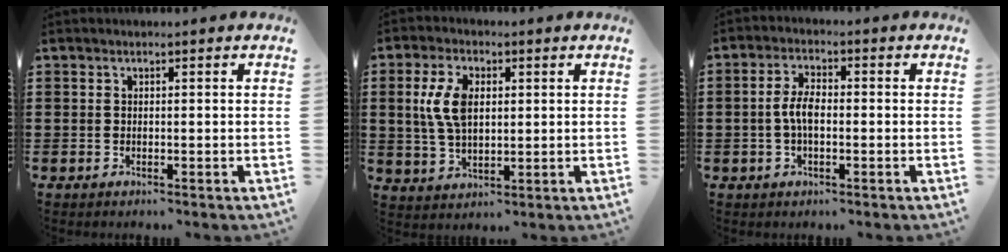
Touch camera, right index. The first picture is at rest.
{"total": 7.1, "force": [1.2, 4.0, 5.8], "torque": [-0.134, 0.010, 0.017]}
{"total": 4.2, "force": [-0.6, 1.9, 3.7], "torque": [-0.091, 0.000, -0.019]}